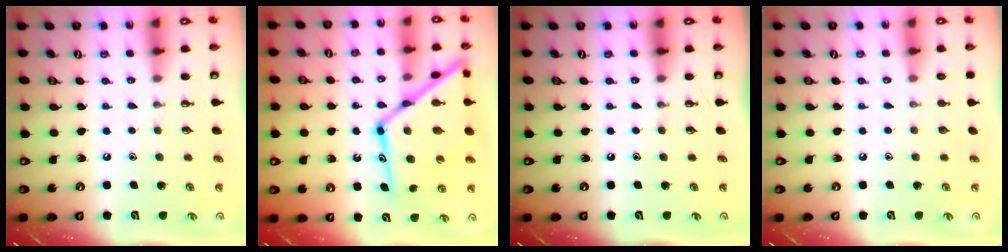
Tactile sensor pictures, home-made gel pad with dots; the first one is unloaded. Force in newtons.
{"total": 23.0, "press": 22.9, "slide": 1.8}
{"total": 0.0}
{"total": 0.0}